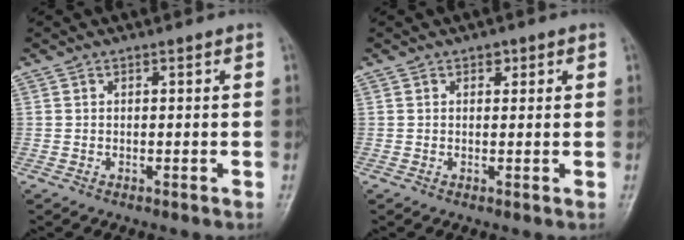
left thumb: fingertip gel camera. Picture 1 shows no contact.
{"total": 1.5, "force": [0.8, 1.1, 0.8], "torque": [0.004, -0.001, 0.007]}